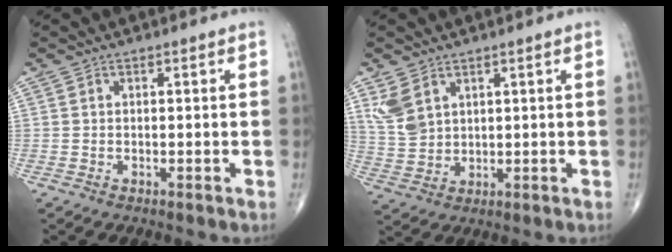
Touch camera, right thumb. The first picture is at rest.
{"total": 5.9, "force": [3.3, 3.8, 3.2], "torque": [-0.059, -0.010, 0.081]}